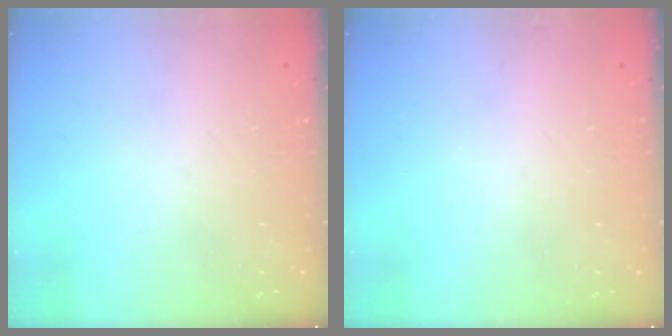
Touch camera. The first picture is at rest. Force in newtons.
{"total": 0.0}